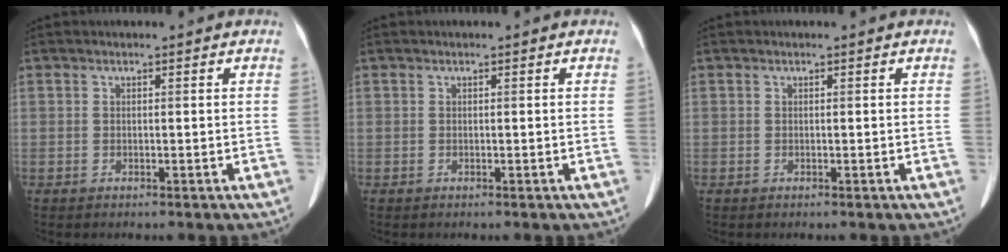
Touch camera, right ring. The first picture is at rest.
{"total": 0.0}
{"total": 0.0}